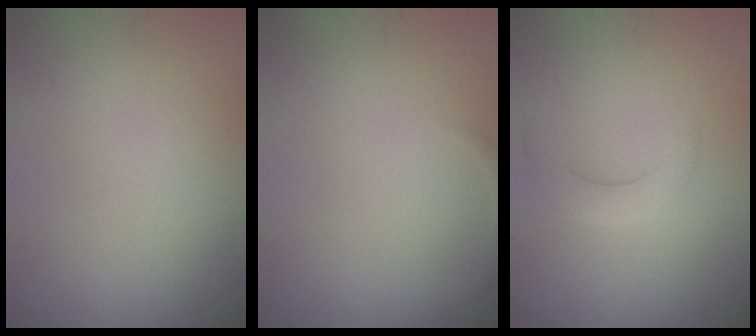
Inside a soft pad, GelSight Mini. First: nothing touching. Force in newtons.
{"total": 1.2, "press": 1.2, "slide": 0.1}
{"total": 2.1, "press": 2.1, "slide": 0.1}